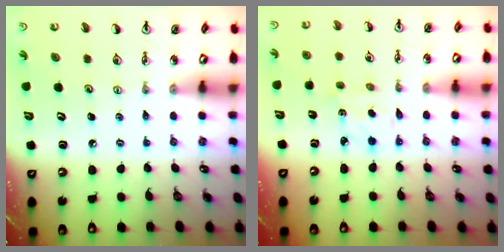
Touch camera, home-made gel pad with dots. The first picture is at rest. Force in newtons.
{"total": 2.8, "press": 2.7, "slide": 0.6}